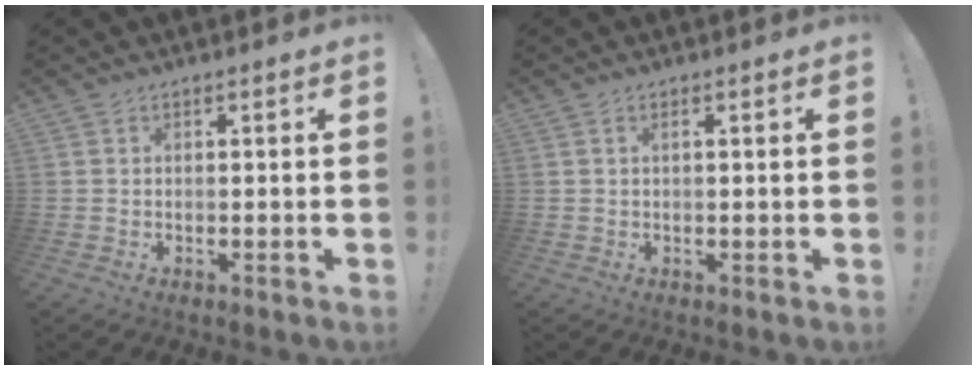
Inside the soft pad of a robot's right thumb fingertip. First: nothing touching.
{"total": 0.8, "force": [0.3, 0.2, 0.8], "torque": [-0.013, 0.001, 0.004]}